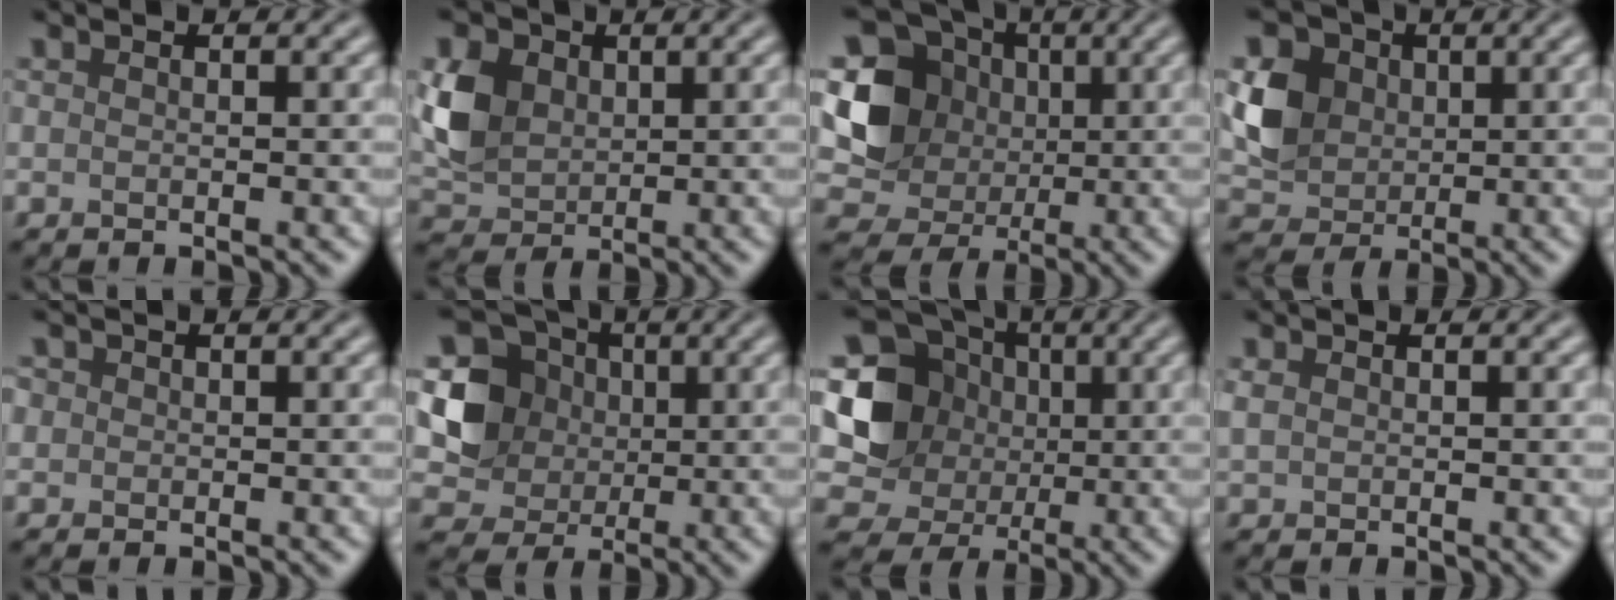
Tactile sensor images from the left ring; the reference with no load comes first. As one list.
[{"total": 5.3, "force": [1.2, 4.2, 2.9], "torque": [-0.069, 0.003, 0.022]}, {"total": 8.5, "force": [1.1, 7.6, 3.6], "torque": [-0.070, 0.000, 0.006]}, {"total": 5.2, "force": [0.9, 4.4, 2.5], "torque": [-0.056, 0.004, 0.015]}, {"total": 1.3, "force": [0.4, 1.2, 0.3], "torque": [0.000, 0.004, -0.005]}, {"total": 6.1, "force": [0.8, 5.5, 2.4], "torque": [-0.050, -0.001, 0.011]}, {"total": 10.9, "force": [1.3, 10.0, 4.2], "torque": [-0.107, 0.023, 0.001]}, {"total": 0.9, "force": [0.3, 0.7, 0.5], "torque": [-0.011, 0.000, 0.006]}]